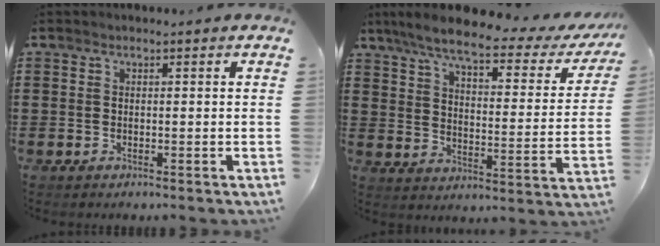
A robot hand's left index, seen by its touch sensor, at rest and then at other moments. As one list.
[{"total": 7.6, "force": [5.9, 0.8, 4.7], "torque": [-0.116, -0.029, 0.099]}]